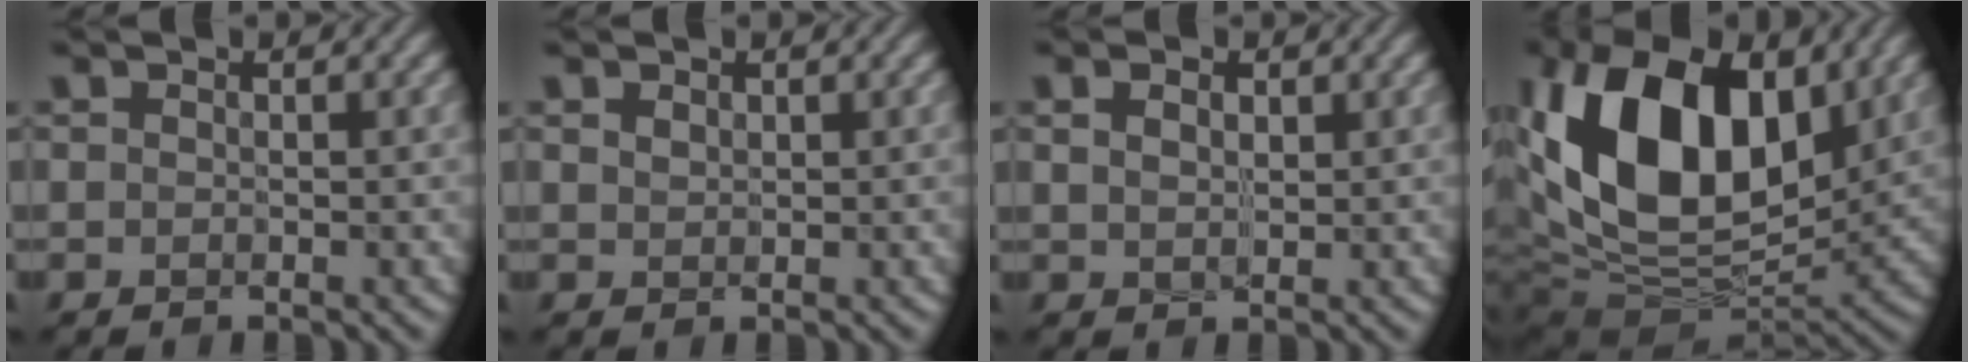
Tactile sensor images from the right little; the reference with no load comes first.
{"total": 0.9, "force": [0.5, 0.6, 0.4], "torque": [-0.011, -0.001, 0.009]}
{"total": 1.6, "force": [0.5, 1.0, 1.2], "torque": [-0.025, -0.002, 0.011]}
{"total": 16.0, "force": [4.0, 9.8, 12.0], "torque": [-0.219, 0.011, 0.064]}